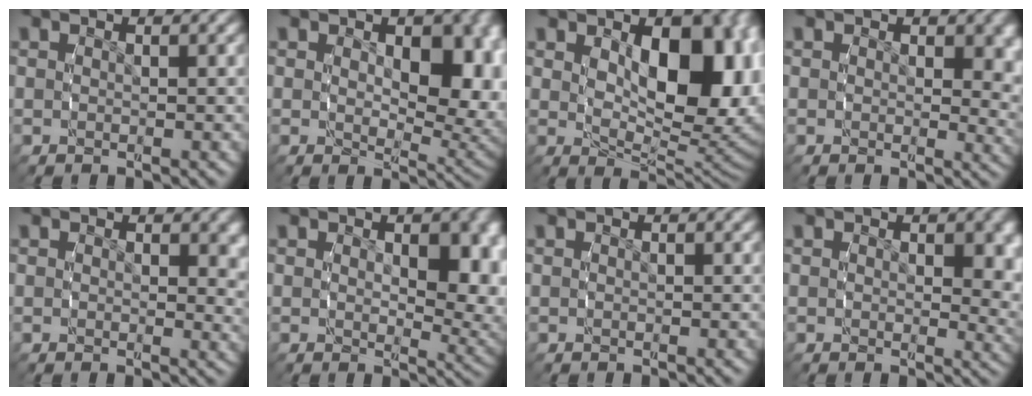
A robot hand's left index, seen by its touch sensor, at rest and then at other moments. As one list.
[{"total": 7.0, "force": [0.9, 4.1, 5.6], "torque": [-0.076, -0.029, 0.023]}, {"total": 11.9, "force": [1.5, 6.5, 9.8], "torque": [-0.134, -0.023, 0.032]}, {"total": 2.6, "force": [0.9, 1.4, 2.1], "torque": [-0.022, -0.015, 0.015]}, {"total": 1.5, "force": [0.9, 0.6, 1.1], "torque": [-0.005, -0.007, 0.012]}, {"total": 4.6, "force": [1.0, 2.3, 3.8], "torque": [-0.050, -0.018, 0.020]}, {"total": 0.0}, {"total": 2.8, "force": [0.7, 1.5, 2.3], "torque": [-0.026, -0.014, 0.014]}]